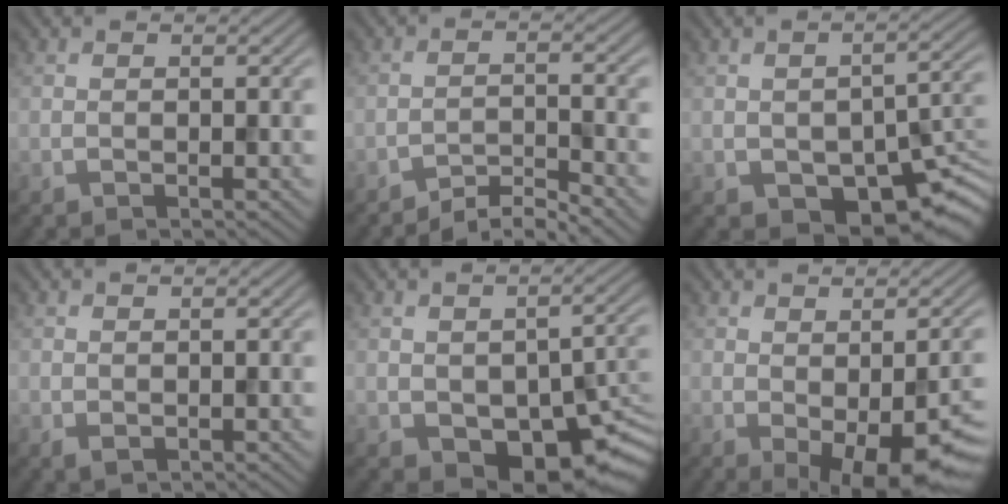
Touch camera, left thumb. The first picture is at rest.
{"total": 4.0, "force": [-3.5, 0.4, 1.9], "torque": [-0.029, 0.006, -0.065]}
{"total": 10.2, "force": [-4.7, 5.5, 7.2], "torque": [-0.100, -0.030, -0.062]}
{"total": 0.8, "force": [0.1, 0.6, 0.6], "torque": [-0.014, -0.002, 0.005]}
{"total": 10.8, "force": [-4.1, 6.2, 7.8], "torque": [-0.109, -0.033, -0.047]}
{"total": 8.6, "force": [-2.5, 3.5, 7.5], "torque": [-0.103, -0.019, -0.018]}